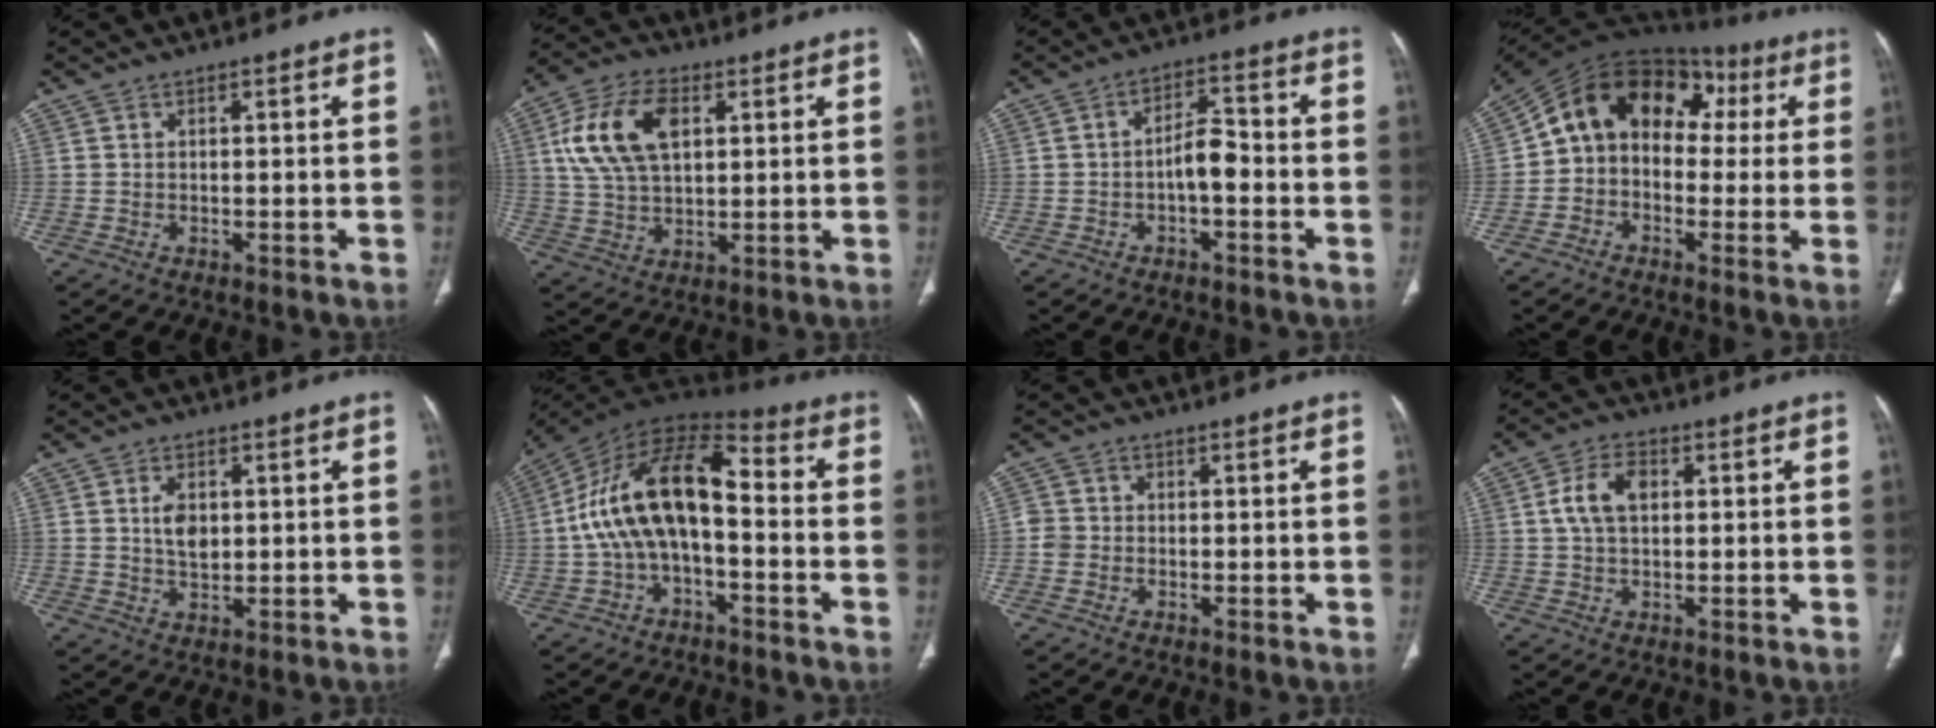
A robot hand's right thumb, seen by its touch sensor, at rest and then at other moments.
{"total": 14.3, "force": [4.1, 8.3, 10.8], "torque": [-0.205, 0.004, 0.079]}
{"total": 5.4, "force": [-1.5, 2.5, 4.5], "torque": [-0.065, 0.029, -0.031]}
{"total": 16.8, "force": [3.0, 12.3, 11.1], "torque": [-0.137, 0.057, 0.035]}
{"total": 4.6, "force": [0.9, 3.0, 3.4], "torque": [-0.049, -0.007, 0.018]}
{"total": 17.0, "force": [-1.3, 8.9, 14.4], "torque": [-0.256, 0.056, -0.034]}
{"total": 2.5, "force": [-0.5, 2.4, 0.7], "torque": [-0.001, 0.009, -0.015]}
{"total": 6.8, "force": [1.3, 4.2, 5.2], "torque": [-0.099, 0.013, 0.022]}